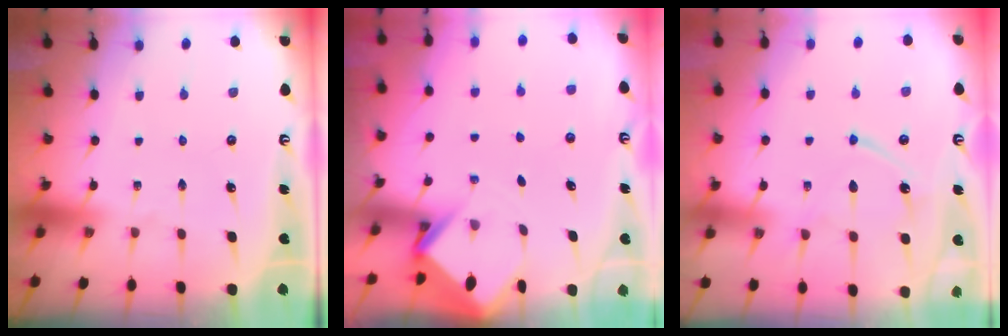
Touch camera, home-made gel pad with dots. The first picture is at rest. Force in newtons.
{"total": 3.5, "press": 3.5, "slide": 0.2}
{"total": 10.7, "press": 10.6, "slide": 1.1}